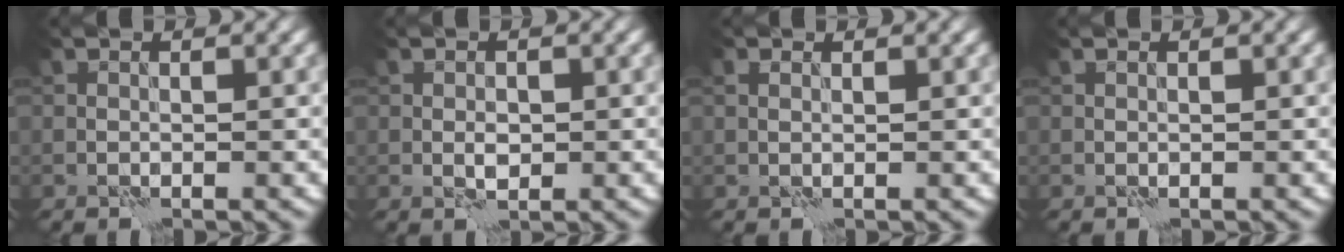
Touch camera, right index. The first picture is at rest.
{"total": 1.0, "force": [-0.1, 0.6, 0.8], "torque": [-0.015, 0.003, -0.002]}
{"total": 0.8, "force": [0.4, 0.5, 0.5], "torque": [-0.012, 0.002, 0.006]}
{"total": 0.0}